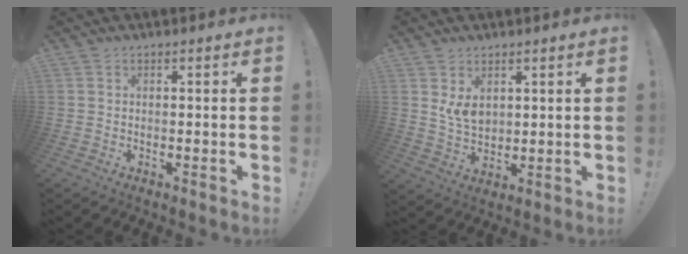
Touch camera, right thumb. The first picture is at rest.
{"total": 6.4, "force": [2.8, 4.2, 3.9], "torque": [-0.054, -0.014, 0.054]}